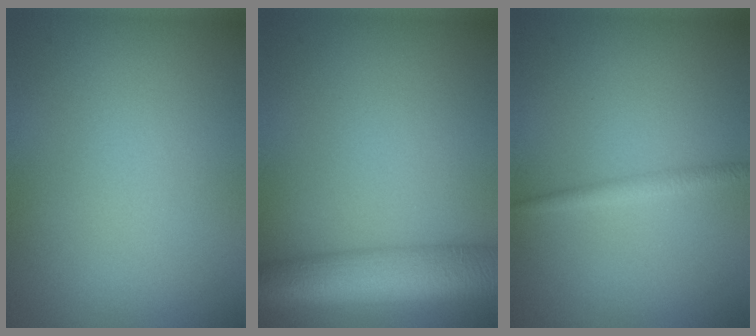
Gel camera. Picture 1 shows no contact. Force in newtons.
{"total": 8.3, "press": 8.3, "slide": 0.5}
{"total": 1.3, "press": 1.3, "slide": 0.0}